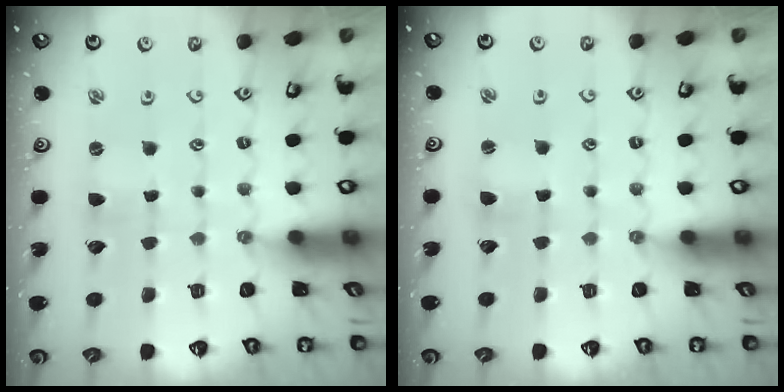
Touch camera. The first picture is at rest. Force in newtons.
{"total": 1.6, "press": 1.5, "slide": 0.3}